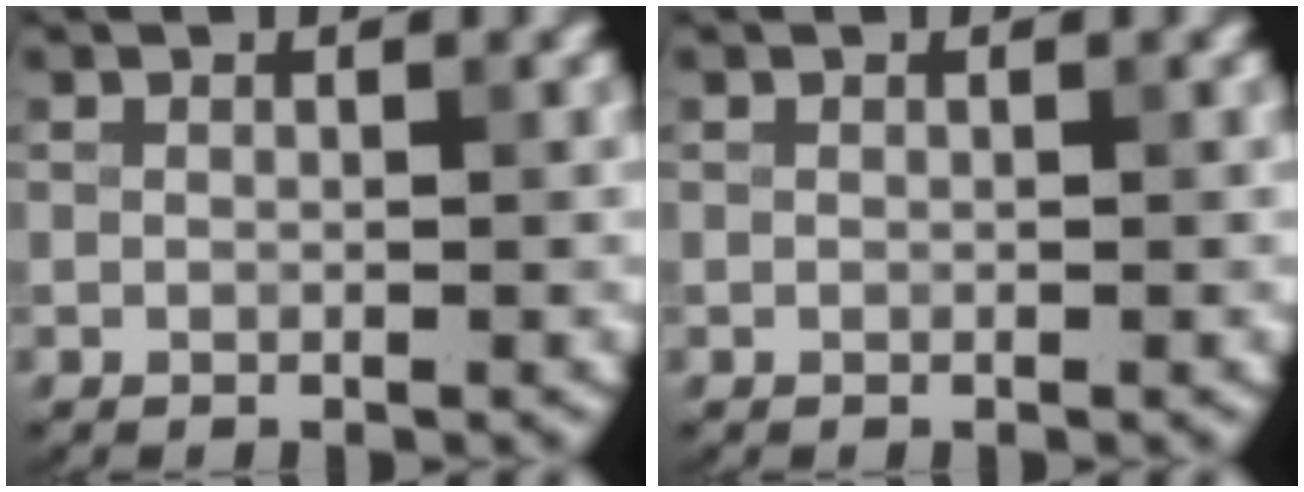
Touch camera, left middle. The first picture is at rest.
{"total": 0.0}